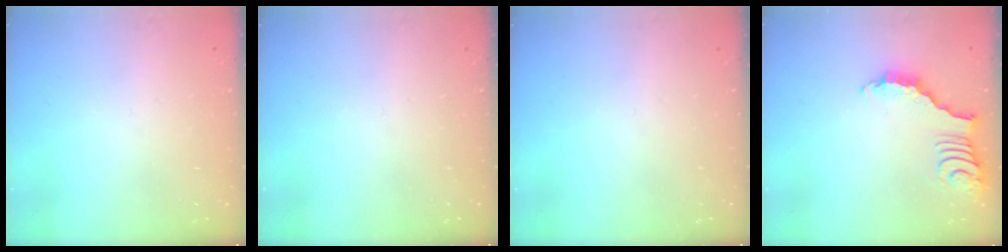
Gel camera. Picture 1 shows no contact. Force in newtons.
{"total": 0.0}
{"total": 0.0}
{"total": 3.2, "press": 3.1, "slide": 0.4}